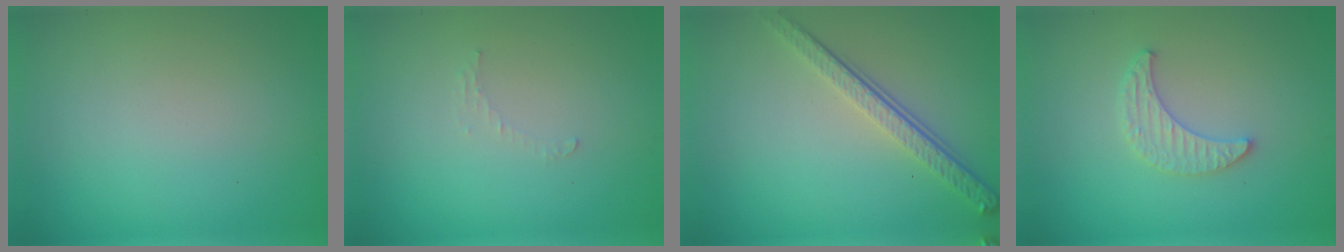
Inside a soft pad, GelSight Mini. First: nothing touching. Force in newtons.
{"total": 0.7, "press": 0.7, "slide": 0.1}
{"total": 4.0, "press": 2.8, "slide": 2.9}
{"total": 2.2, "press": 2.2, "slide": 0.5}